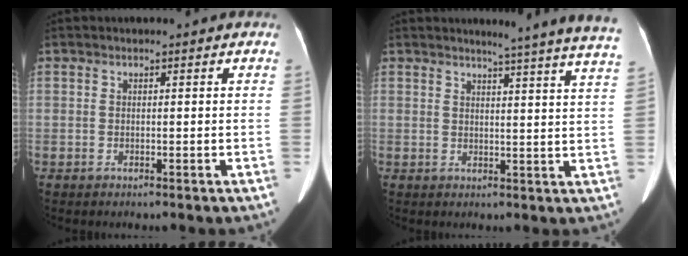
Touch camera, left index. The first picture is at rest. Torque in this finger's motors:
{"motor_torque": [0.26, -1.88, 0.04, 0.00]}